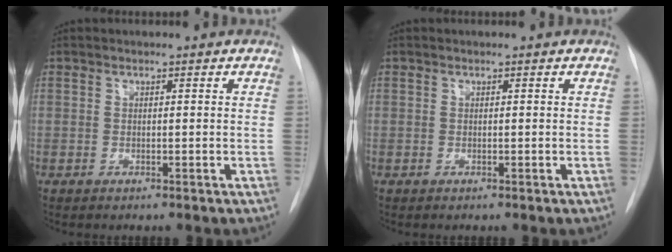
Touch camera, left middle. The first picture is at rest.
{"total": 0.0}